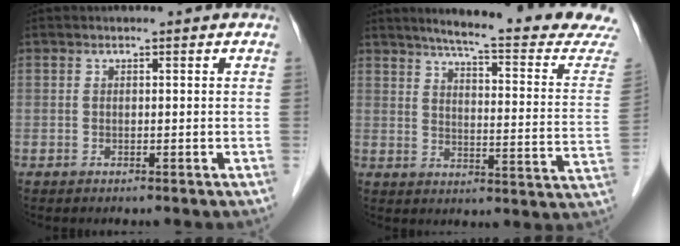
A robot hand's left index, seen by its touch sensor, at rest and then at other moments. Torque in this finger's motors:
{"motor_torque": [-0.38, -0.46, 0.23, 0.07]}